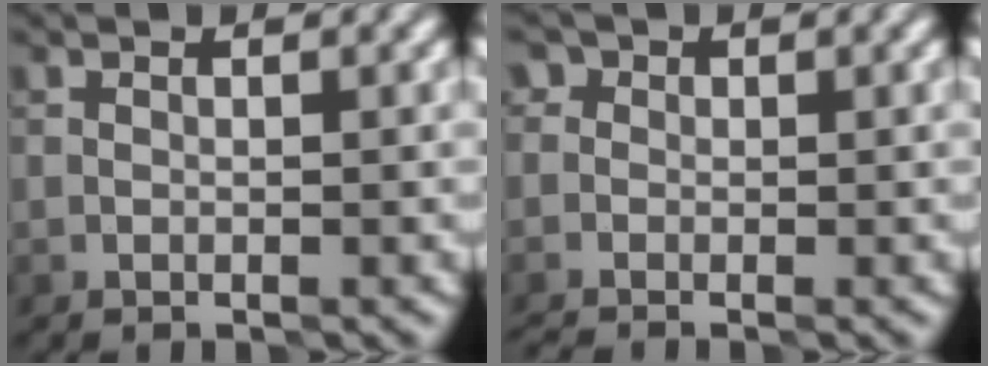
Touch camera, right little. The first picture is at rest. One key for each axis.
{"total": 2.0, "fx": -1.0, "fy": 1.6, "fz": 0.7, "tx": -0.005, "ty": 0.009, "tz": -0.029}